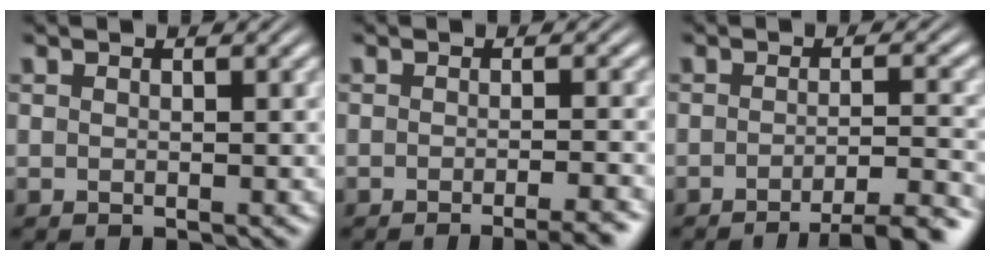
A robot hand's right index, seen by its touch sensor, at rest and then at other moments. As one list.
[{"total": 3.4, "force": [-2.9, 0.3, 1.8], "torque": [-0.014, 0.002, -0.050]}, {"total": 5.3, "force": [-4.3, 0.7, 3.0], "torque": [-0.035, -0.012, -0.067]}]